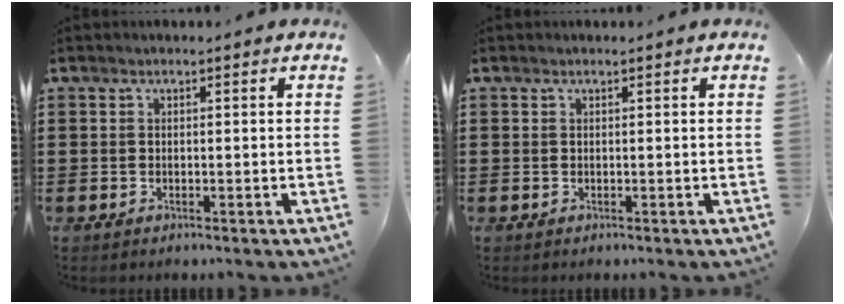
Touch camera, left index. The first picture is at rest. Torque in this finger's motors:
{"motor_torque": [0.01, 0.17, -0.08, -0.03]}